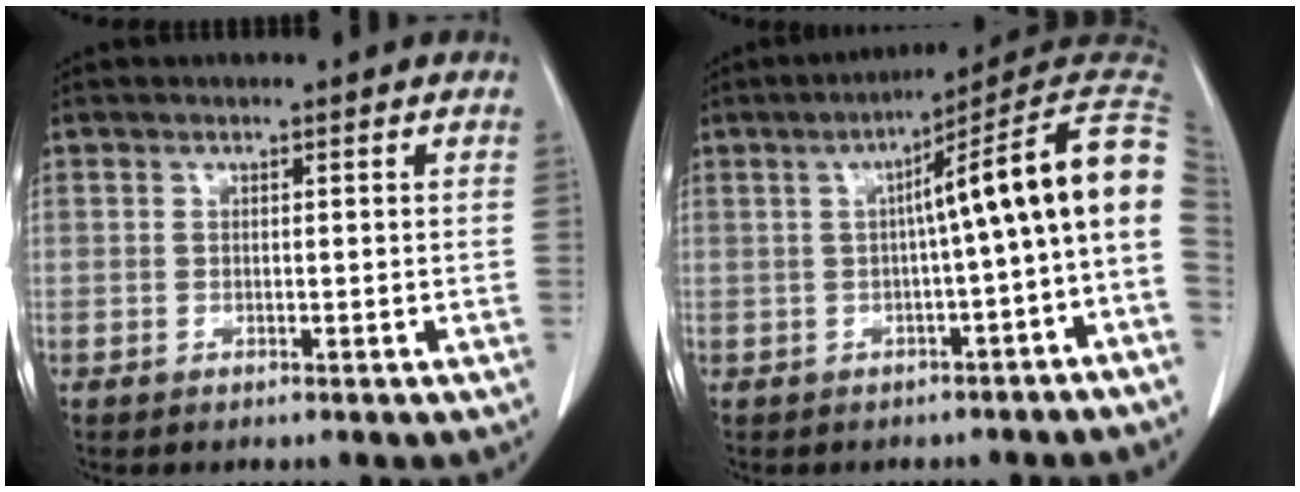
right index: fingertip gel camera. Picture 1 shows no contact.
{"total": 12.0, "force": [0.0, -0.6, 12.0], "torque": [-0.156, 0.039, -0.007]}